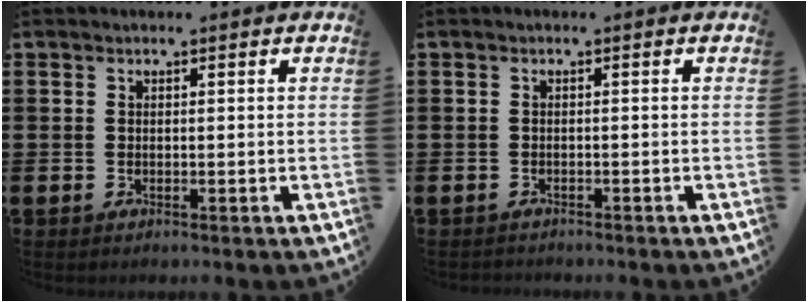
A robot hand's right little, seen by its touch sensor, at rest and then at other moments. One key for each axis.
{"total": 0.6, "fx": -0.6, "fy": 0.1, "fz": 0.0, "tx": -0.001, "ty": -0.002, "tz": -0.012}